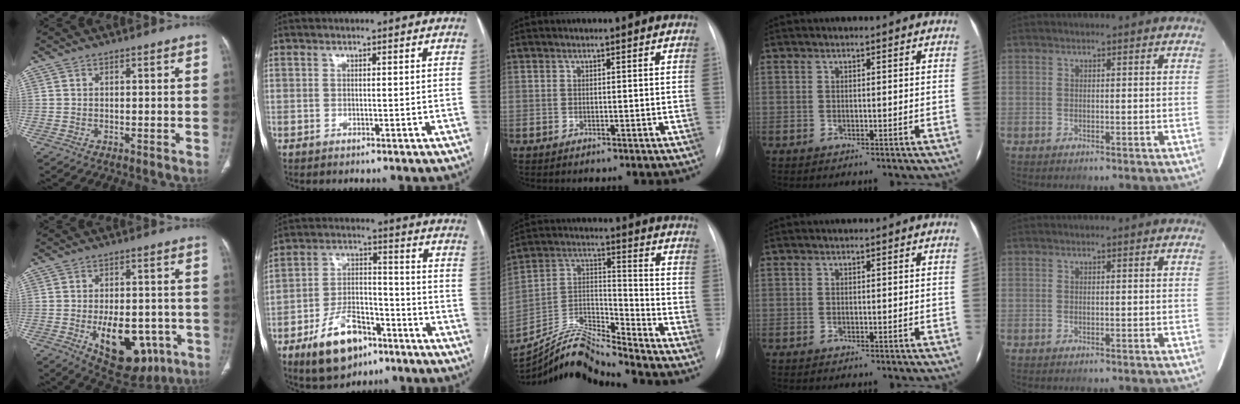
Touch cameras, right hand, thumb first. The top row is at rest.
{"thumb": {"total": 16.0, "force": [-5.5, 9.0, 12.1], "torque": [-0.147, 0.015, -0.059]}, "index": {"total": 12.5, "force": [-7.5, 6.5, 7.5], "torque": [-0.139, 0.014, -0.123]}, "middle": {"total": 13.7, "force": [-13.3, -1.4, 2.9], "torque": [-0.061, 0.036, -0.253]}}